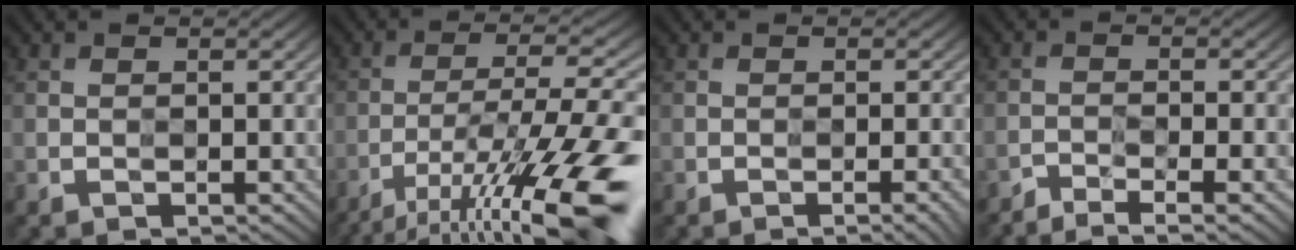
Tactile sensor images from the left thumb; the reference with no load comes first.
{"total": 17.4, "force": [-10.5, 3.9, 13.4], "torque": [-0.222, -0.012, -0.168]}
{"total": 1.9, "force": [-1.0, 0.3, 1.6], "torque": [-0.019, 0.004, -0.016]}
{"total": 4.2, "force": [-3.3, 0.6, 2.6], "torque": [-0.046, 0.000, -0.067]}